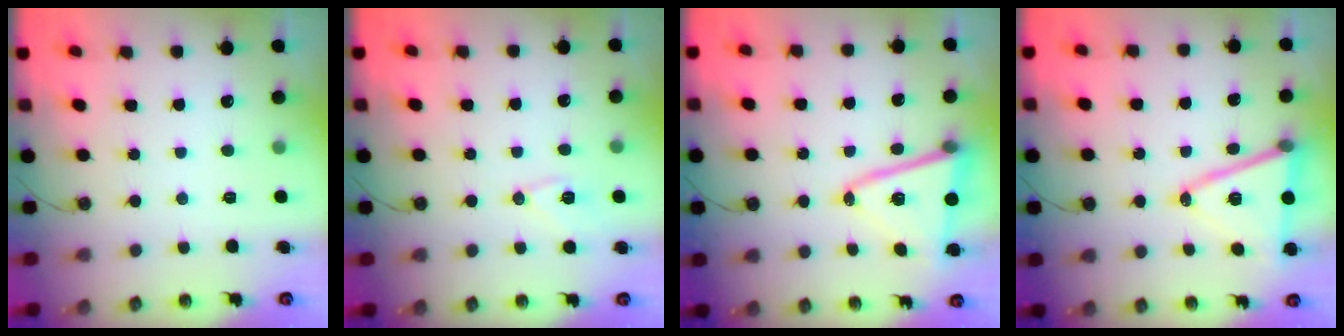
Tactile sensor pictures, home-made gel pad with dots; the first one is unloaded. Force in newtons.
{"total": 8.5, "press": 8.5, "slide": 0.5}
{"total": 13.8, "press": 13.6, "slide": 2.4}
{"total": 14.5, "press": 14.0, "slide": 3.8}